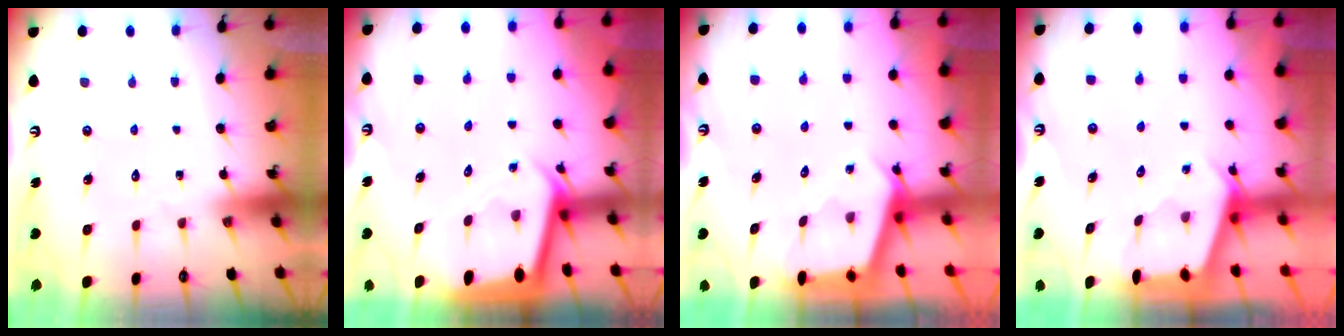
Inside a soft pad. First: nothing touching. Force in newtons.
{"total": 2.0, "press": 2.0, "slide": 0.1}
{"total": 2.6, "press": 2.6, "slide": 0.4}
{"total": 2.5, "press": 2.5, "slide": 0.3}